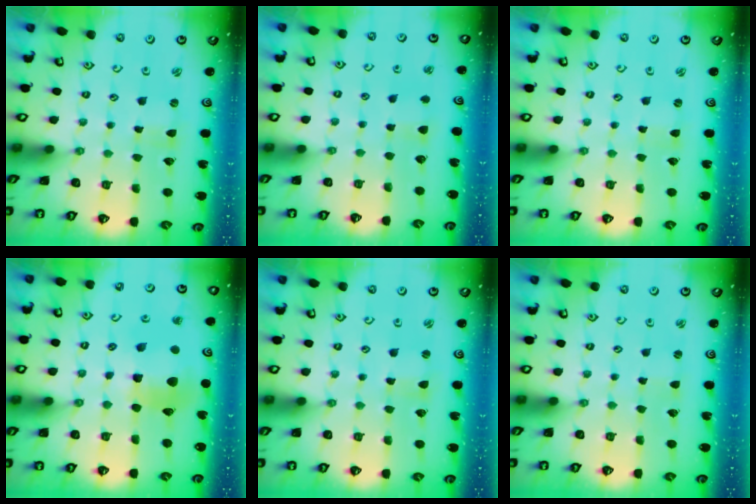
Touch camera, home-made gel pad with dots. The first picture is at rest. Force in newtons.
{"total": 2.7, "press": 2.6, "slide": 0.8}
{"total": 0.0}
{"total": 12.0, "press": 11.8, "slide": 1.7}
{"total": 0.9, "press": 0.9, "slide": 0.2}
{"total": 0.9, "press": 0.9, "slide": 0.2}